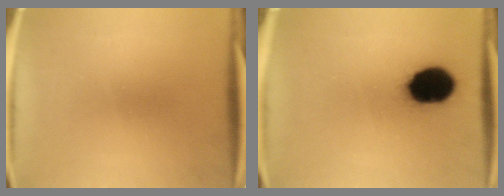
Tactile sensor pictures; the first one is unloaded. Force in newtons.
{"total": 14.2}